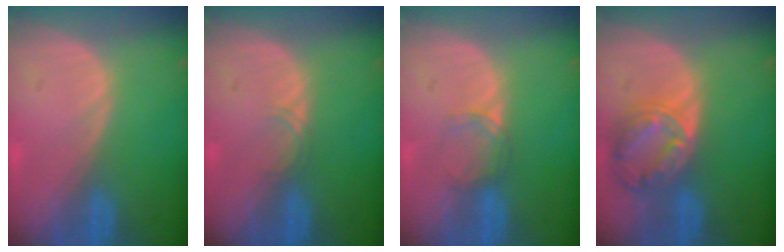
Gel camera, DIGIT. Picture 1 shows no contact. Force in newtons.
{"total": 1.1, "press": 1.1, "slide": 0.1}
{"total": 2.2, "press": 2.2, "slide": 0.2}
{"total": 8.3, "press": 7.1, "slide": 4.2}